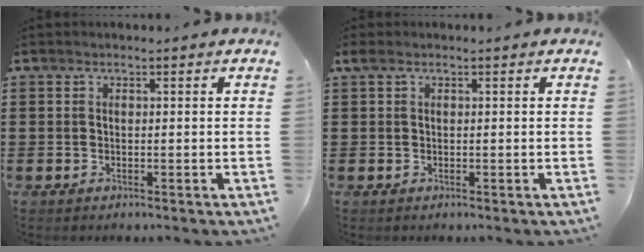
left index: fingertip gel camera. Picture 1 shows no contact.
{"total": 0.7, "force": [0.1, 0.3, 0.6], "torque": [-0.013, 0.003, 0.001]}